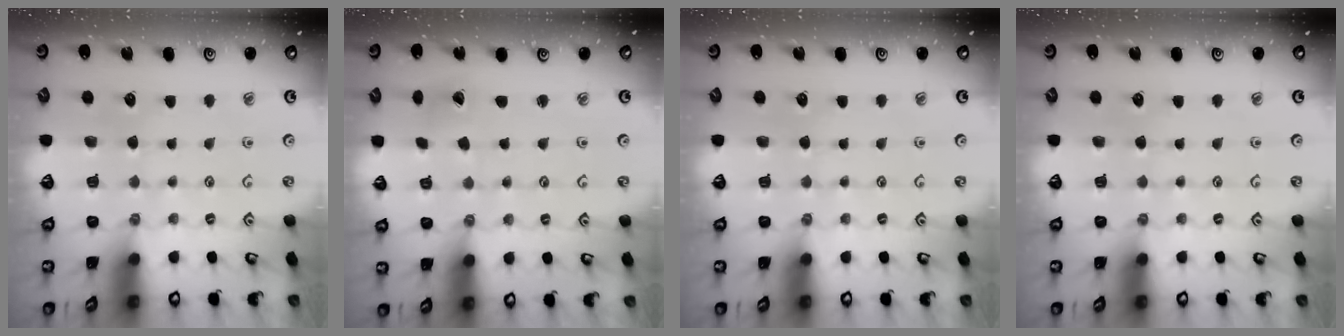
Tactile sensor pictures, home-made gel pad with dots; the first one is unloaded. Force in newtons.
{"total": 2.9, "press": 2.9, "slide": 0.2}
{"total": 0.0}
{"total": 0.0}